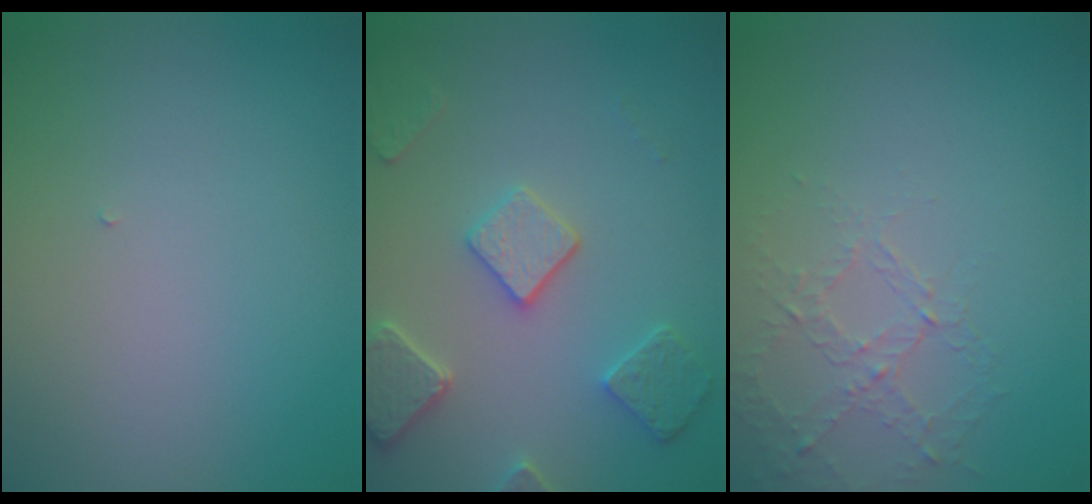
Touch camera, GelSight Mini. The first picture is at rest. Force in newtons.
{"total": 4.5, "press": 3.7, "slide": 2.6}
{"total": 1.4, "press": 0.8, "slide": 1.2}